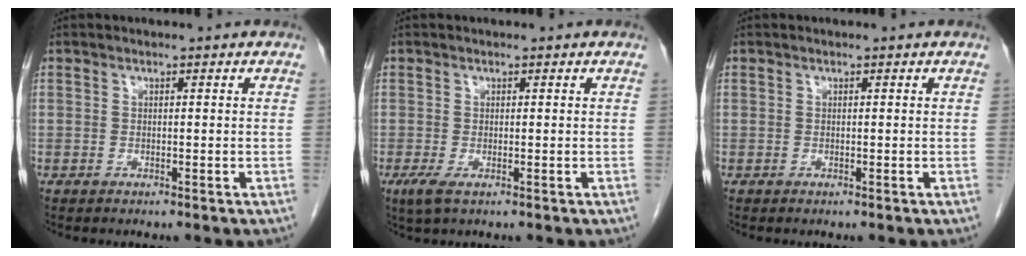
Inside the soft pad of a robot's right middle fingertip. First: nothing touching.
{"total": 2.2, "force": [-1.0, 0.5, 1.9], "torque": [-0.045, -0.009, -0.015]}
{"total": 0.0}